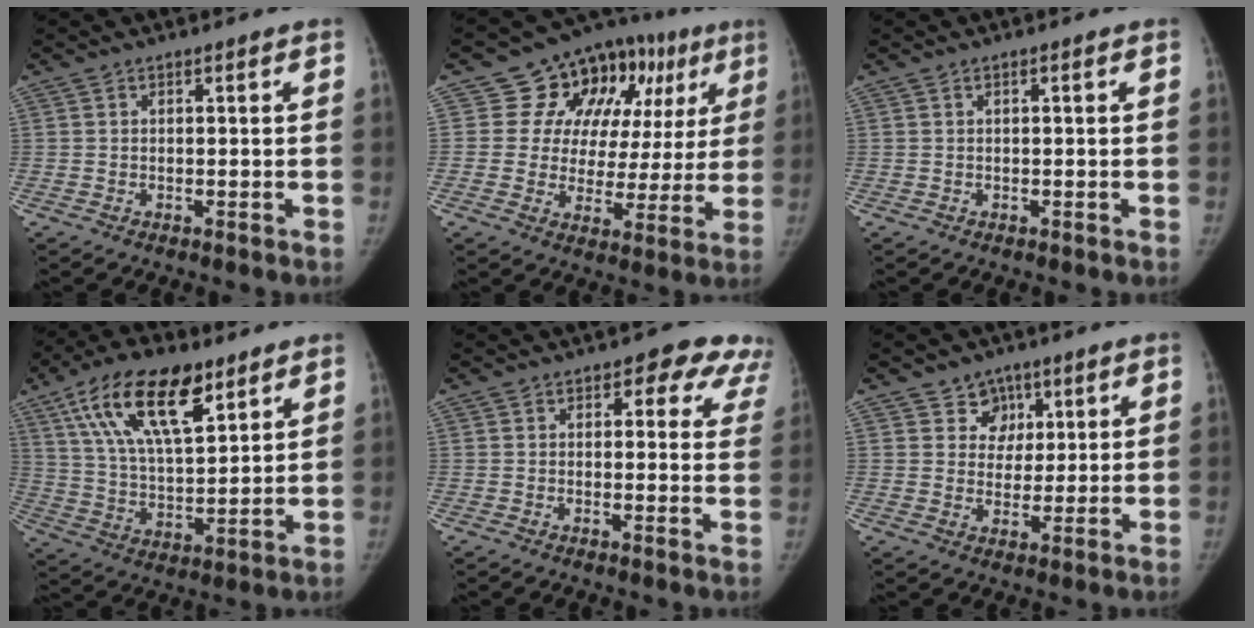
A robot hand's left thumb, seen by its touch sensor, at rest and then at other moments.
{"total": 16.0, "force": [5.6, 12.4, 8.3], "torque": [-0.044, 0.024, 0.078]}
{"total": 0.0}
{"total": 19.1, "force": [10.3, 8.3, 13.7], "torque": [-0.220, -0.030, 0.187]}
{"total": 9.6, "force": [5.3, 5.5, 5.8], "torque": [-0.009, -0.012, 0.043]}
{"total": 5.7, "force": [2.9, 4.8, 0.8], "torque": [0.023, -0.010, 0.044]}